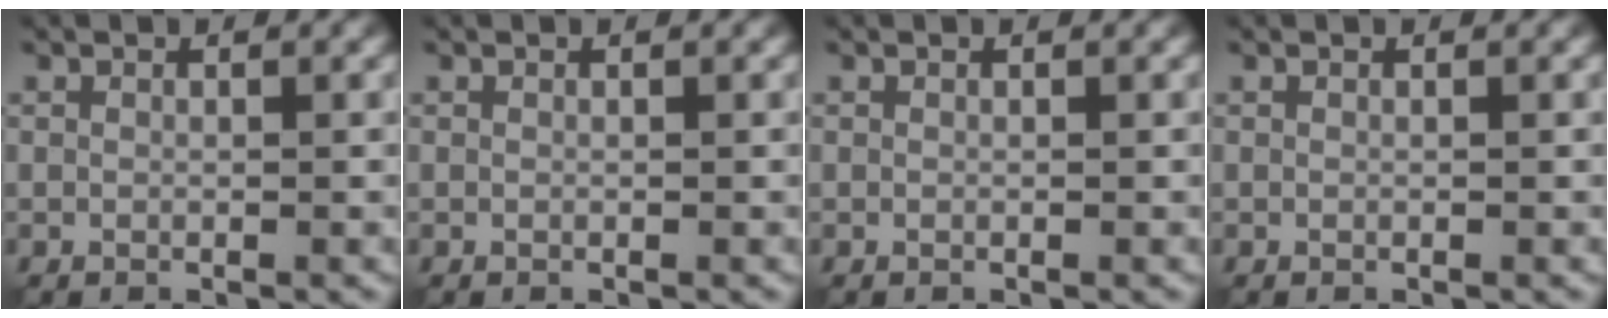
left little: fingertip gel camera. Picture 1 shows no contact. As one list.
[{"total": 0.0}, {"total": 0.0}, {"total": 0.0}]